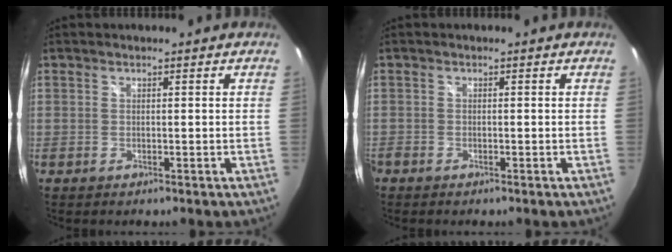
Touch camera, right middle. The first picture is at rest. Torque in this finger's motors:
{"motor_torque": [1.06, -1.08, 0.53, 0.19]}